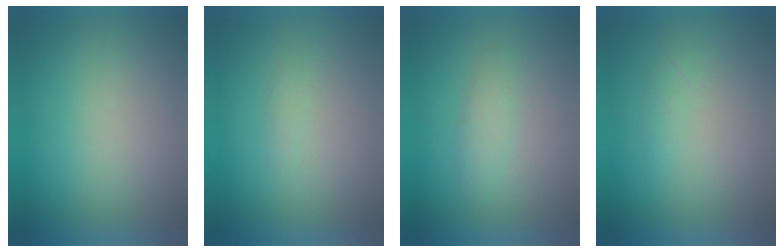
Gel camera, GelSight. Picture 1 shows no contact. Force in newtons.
{"total": 1.0}
{"total": 2.4}
{"total": 1.3}